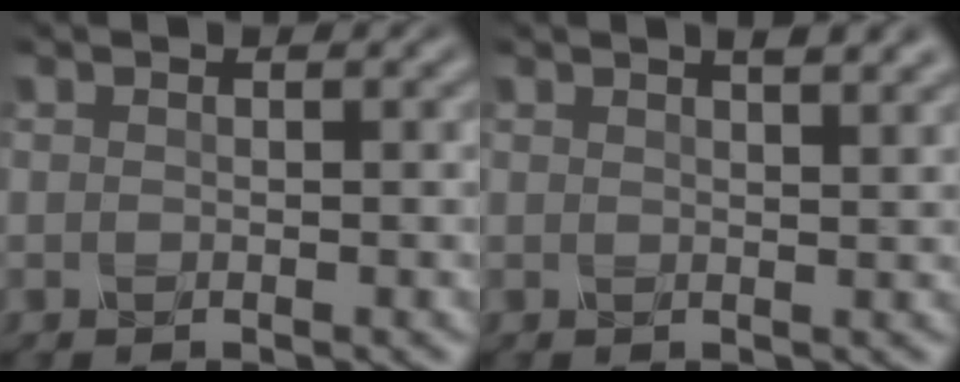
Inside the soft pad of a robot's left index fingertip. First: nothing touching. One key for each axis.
{"total": 3.8, "fx": 2.4, "fy": 1.5, "fz": 2.5, "tx": -0.008, "ty": 0.019, "tz": 0.004}